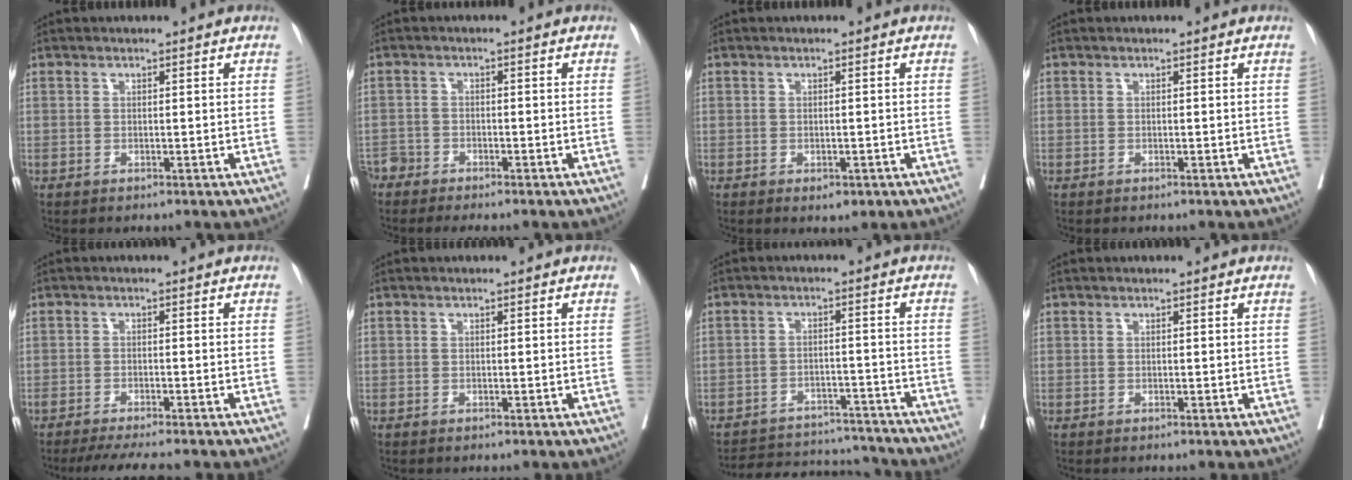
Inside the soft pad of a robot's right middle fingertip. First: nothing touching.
{"total": 3.7, "force": [-3.5, 0.7, 0.6], "torque": [0.001, -0.009, -0.064]}
{"total": 1.8, "force": [-0.9, 1.0, 1.2], "torque": [-0.013, 0.000, -0.003]}
{"total": 0.0}
{"total": 6.5, "force": [-5.7, 0.0, 3.2], "torque": [-0.038, -0.015, -0.090]}
{"total": 0.0}
{"total": 12.0, "force": [-11.7, 2.7, 1.2], "torque": [-0.015, 0.017, -0.161]}
{"total": 0.0}